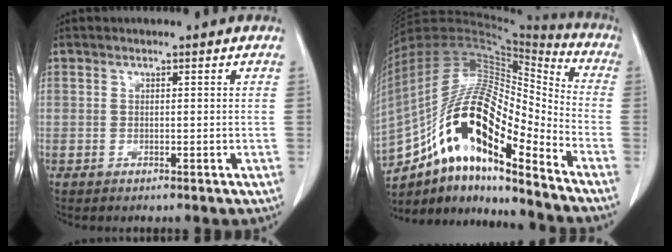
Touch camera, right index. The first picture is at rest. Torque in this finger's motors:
{"motor_torque": [1.38, -0.76, 1.05, 0.21]}